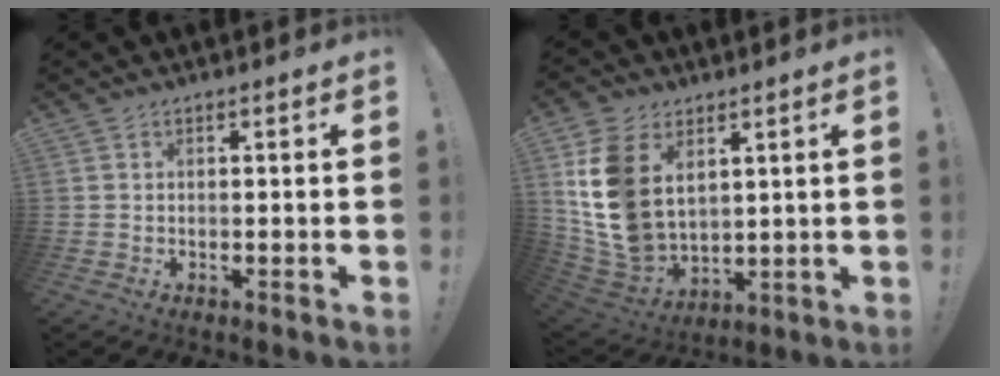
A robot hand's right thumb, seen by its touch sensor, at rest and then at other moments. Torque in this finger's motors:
{"motor_torque": [1.84, 2.76, 1.04, 0.98, 0.20]}